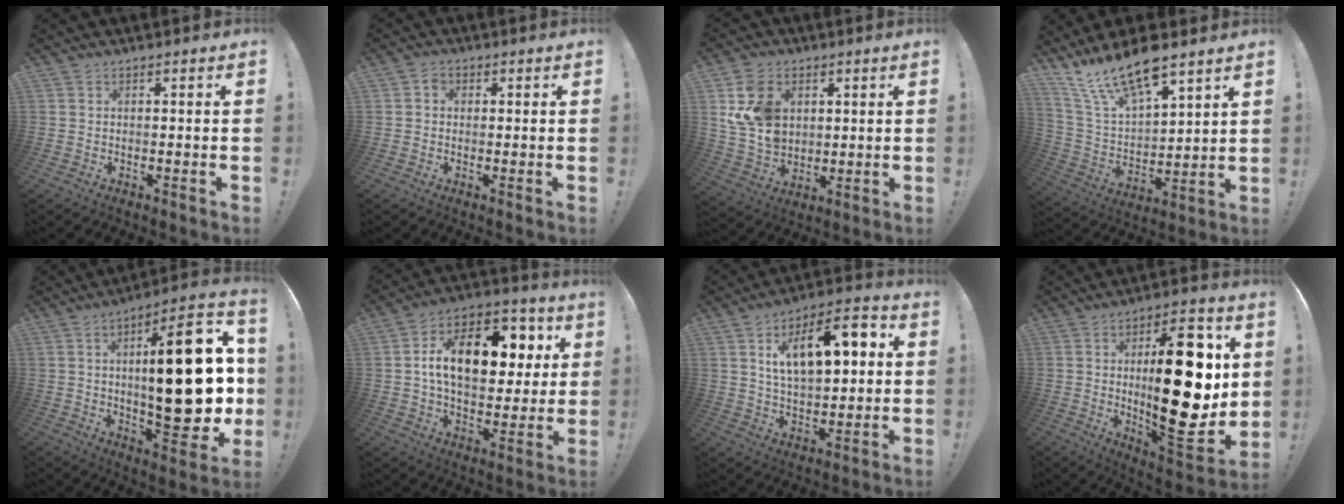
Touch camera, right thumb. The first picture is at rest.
{"total": 2.3, "force": [0.3, 2.0, 1.2], "torque": [-0.014, 0.000, 0.002]}
{"total": 14.5, "force": [4.6, 11.2, 8.1], "torque": [-0.152, -0.017, 0.092]}
{"total": 16.1, "force": [12.4, 5.1, 8.9], "torque": [-0.185, -0.094, 0.220]}
{"total": 27.6, "force": [1.5, 9.5, 25.9], "torque": [-0.388, -0.008, 0.022]}
{"total": 18.8, "force": [4.4, 11.0, 14.5], "torque": [-0.211, -0.007, 0.074]}
{"total": 16.4, "force": [5.0, 8.4, 13.1], "torque": [-0.193, -0.009, 0.082]}
{"total": 28.5, "force": [2.2, 11.3, 26.1], "torque": [-0.411, -0.016, 0.038]}